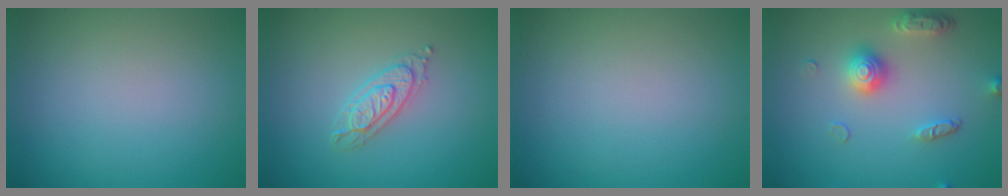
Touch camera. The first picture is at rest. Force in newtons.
{"total": 2.2, "press": 2.1, "slide": 0.4}
{"total": 0.0}
{"total": 3.5, "press": 3.1, "slide": 1.7}